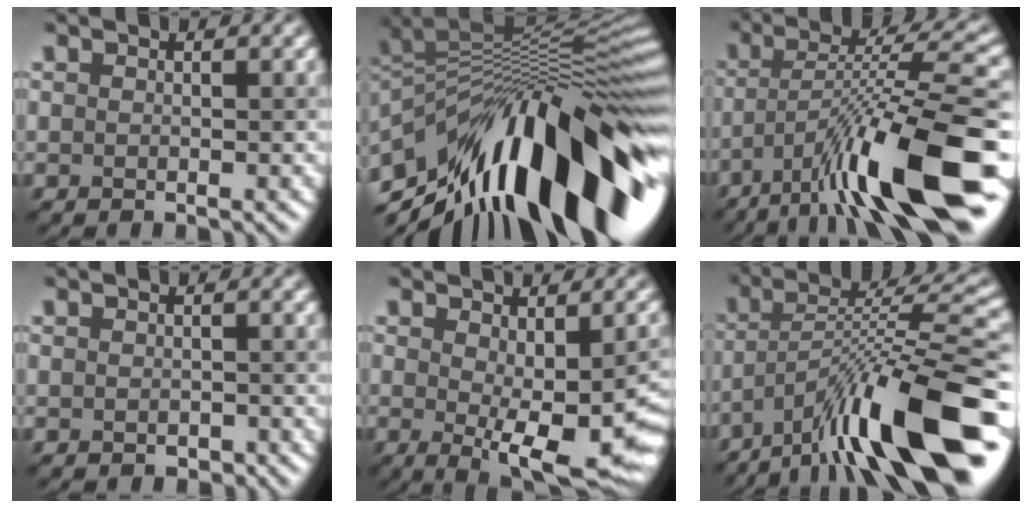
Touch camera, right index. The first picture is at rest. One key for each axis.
{"total": 16.9, "fx": -6.0, "fy": 6.7, "fz": 14.3, "tx": -0.213, "ty": 0.025, "tz": -0.114}
{"total": 14.5, "fx": -7.4, "fy": 3.0, "fz": 12.2, "tx": -0.196, "ty": 0.007, "tz": -0.115}
{"total": 0.6, "fx": -0.4, "fy": 0.4, "fz": 0.3, "tx": -0.004, "ty": -0.004, "tz": -0.004}
{"total": 10.1, "fx": -1.7, "fy": 3.8, "fz": 9.2, "tx": -0.132, "ty": -0.024, "tz": -0.007}
{"total": 15.9, "fx": -9.0, "fy": 3.8, "fz": 12.6, "tx": -0.197, "ty": 0.012, "tz": -0.155}